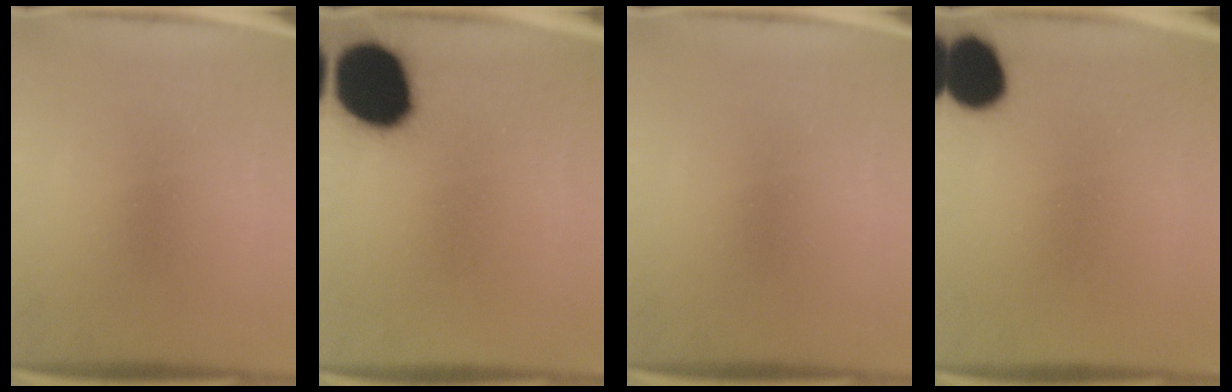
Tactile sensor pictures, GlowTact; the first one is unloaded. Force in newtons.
{"total": 19.9}
{"total": 0.0}
{"total": 11.7}